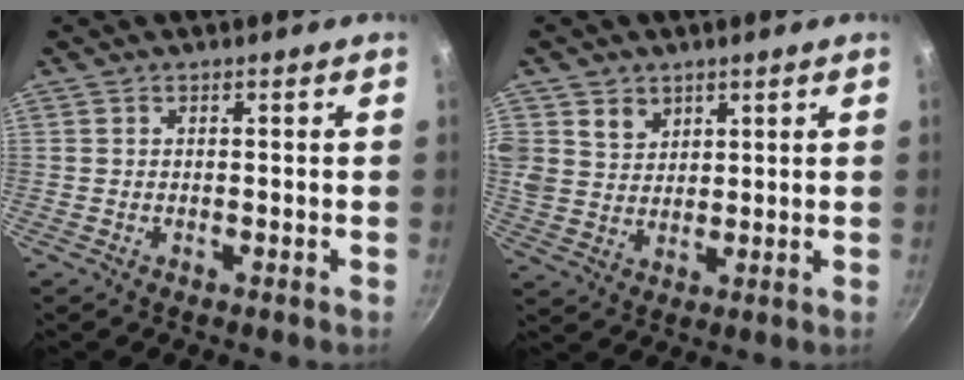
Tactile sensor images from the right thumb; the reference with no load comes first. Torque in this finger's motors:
{"motor_torque": [-0.43, 1.59, 0.62, -0.10, 0.21]}